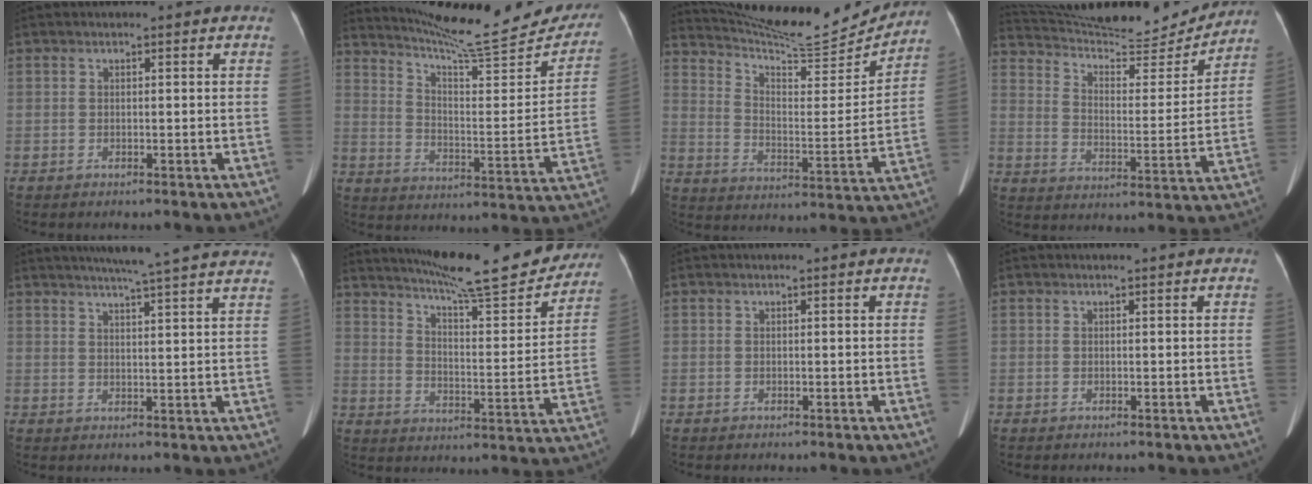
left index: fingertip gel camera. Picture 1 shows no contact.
{"total": 23.2, "force": [21.3, 2.5, 8.9], "torque": [-0.134, -0.058, 0.285]}
{"total": 19.2, "force": [18.5, 1.3, 4.8], "torque": [-0.091, -0.044, 0.271]}
{"total": 21.1, "force": [20.1, 2.5, 5.8], "torque": [-0.104, -0.029, 0.292]}
{"total": 18.1, "force": [16.0, -0.4, 8.3], "torque": [-0.127, -0.002, 0.196]}
{"total": 22.7, "force": [20.1, 2.4, 10.2], "torque": [-0.161, -0.035, 0.271]}
{"total": 0.7, "force": [0.6, 0.0, 0.3], "torque": [-0.003, 0.008, 0.009]}
{"total": 0.7, "force": [0.6, 0.1, 0.3], "torque": [-0.007, 0.019, 0.012]}